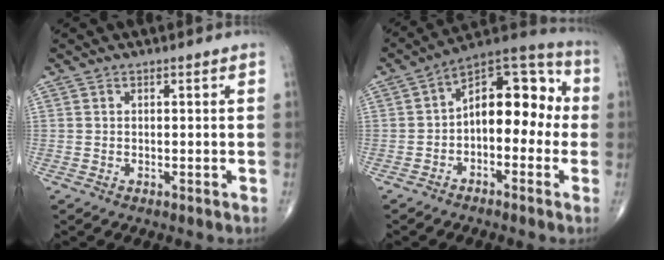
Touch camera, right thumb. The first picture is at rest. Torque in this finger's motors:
{"motor_torque": [-0.19, 0.74, 0.39, 0.07, 0.10]}